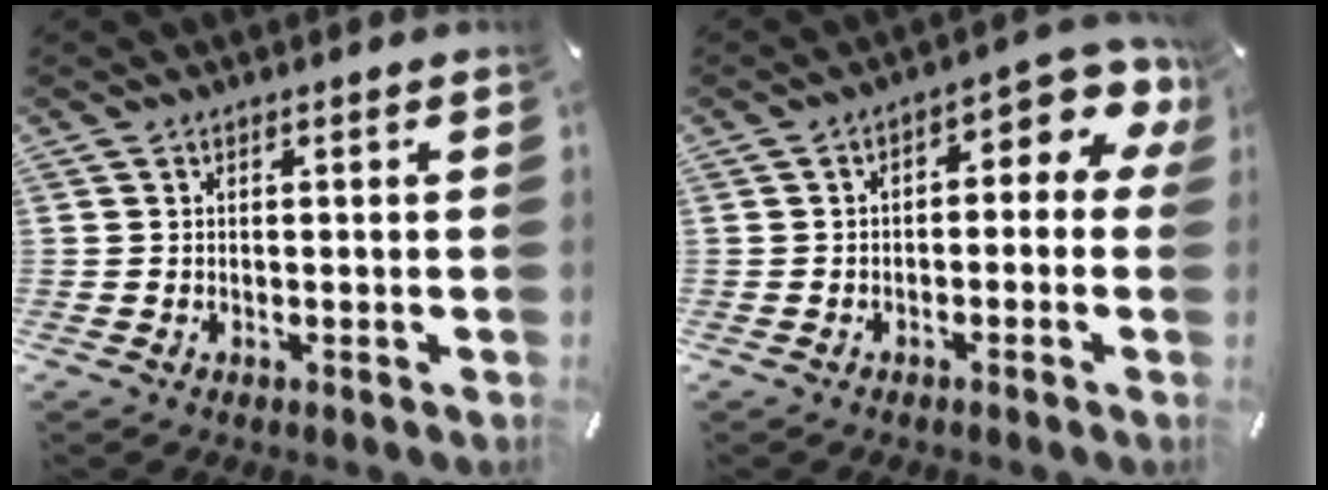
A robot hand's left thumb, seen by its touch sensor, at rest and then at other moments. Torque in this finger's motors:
{"motor_torque": [0.28, 0.26, 0.30, 0.23, 0.02]}